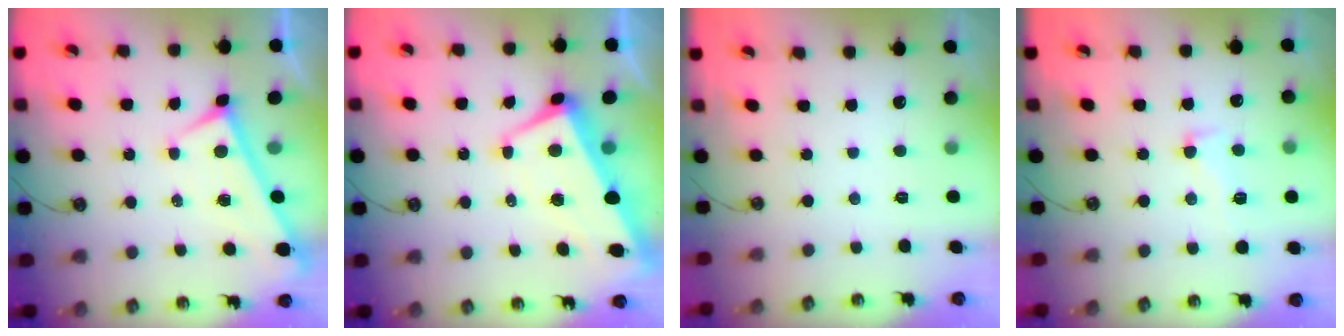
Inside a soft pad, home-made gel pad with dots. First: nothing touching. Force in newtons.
{"total": 1.6, "press": 0.9, "slide": 1.3}
{"total": 0.0}
{"total": 1.8, "press": 0.0, "slide": 1.8}